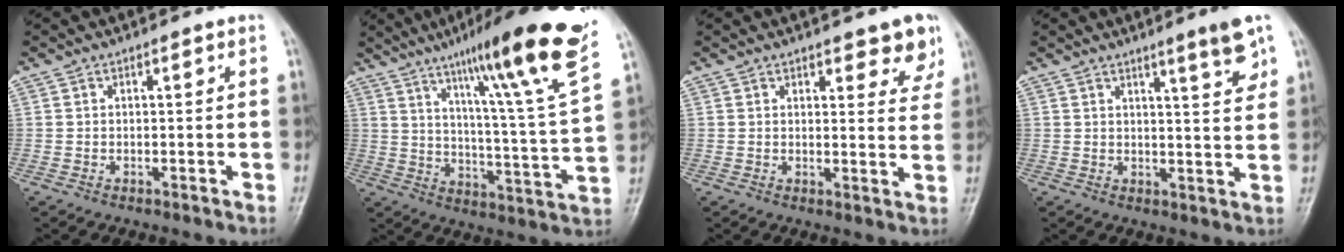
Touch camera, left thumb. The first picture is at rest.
{"total": 23.5, "force": [14.8, 1.0, 18.2], "torque": [-0.253, -0.056, 0.217]}
{"total": 6.4, "force": [4.3, 2.5, 4.0], "torque": [-0.013, -0.024, 0.049]}
{"total": 6.7, "force": [4.0, 0.5, 5.4], "torque": [-0.073, -0.027, 0.058]}